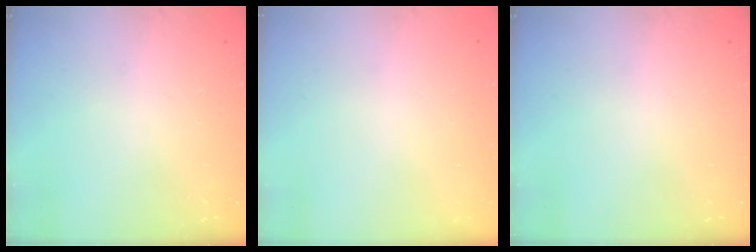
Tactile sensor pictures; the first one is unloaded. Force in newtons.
{"total": 0.0}
{"total": 0.0}